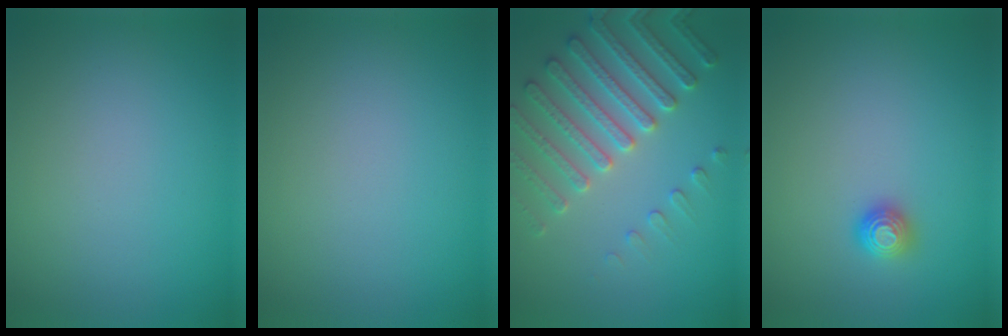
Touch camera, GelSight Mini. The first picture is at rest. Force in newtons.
{"total": 0.0}
{"total": 4.8, "press": 4.6, "slide": 1.3}
{"total": 1.1, "press": 1.1, "slide": 0.2}